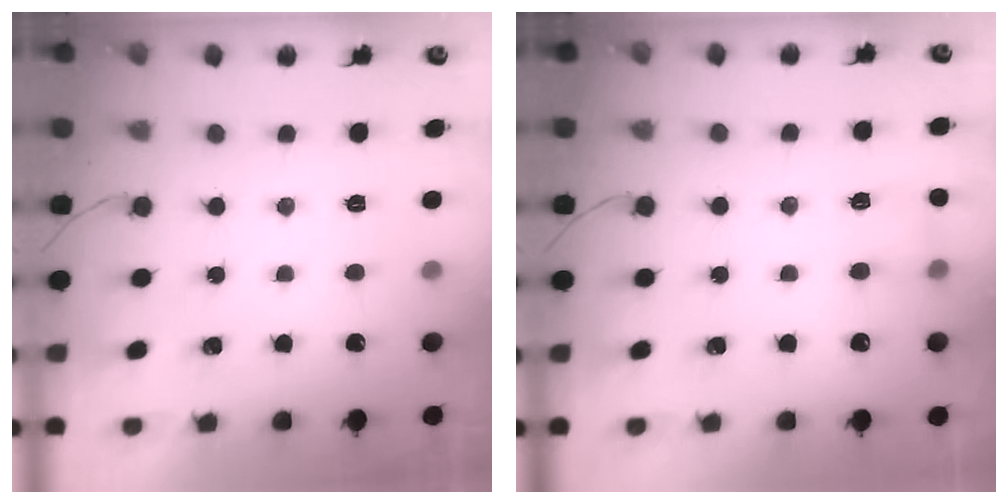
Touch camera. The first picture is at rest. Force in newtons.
{"total": 3.8, "press": 3.6, "slide": 1.2}